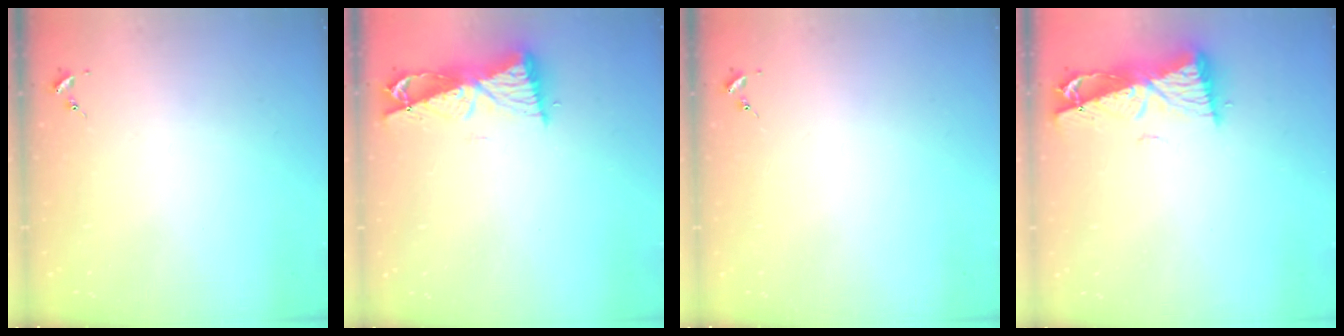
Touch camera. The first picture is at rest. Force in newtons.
{"total": 9.1, "press": 9.0, "slide": 1.0}
{"total": 0.0}
{"total": 9.7, "press": 9.6, "slide": 1.3}